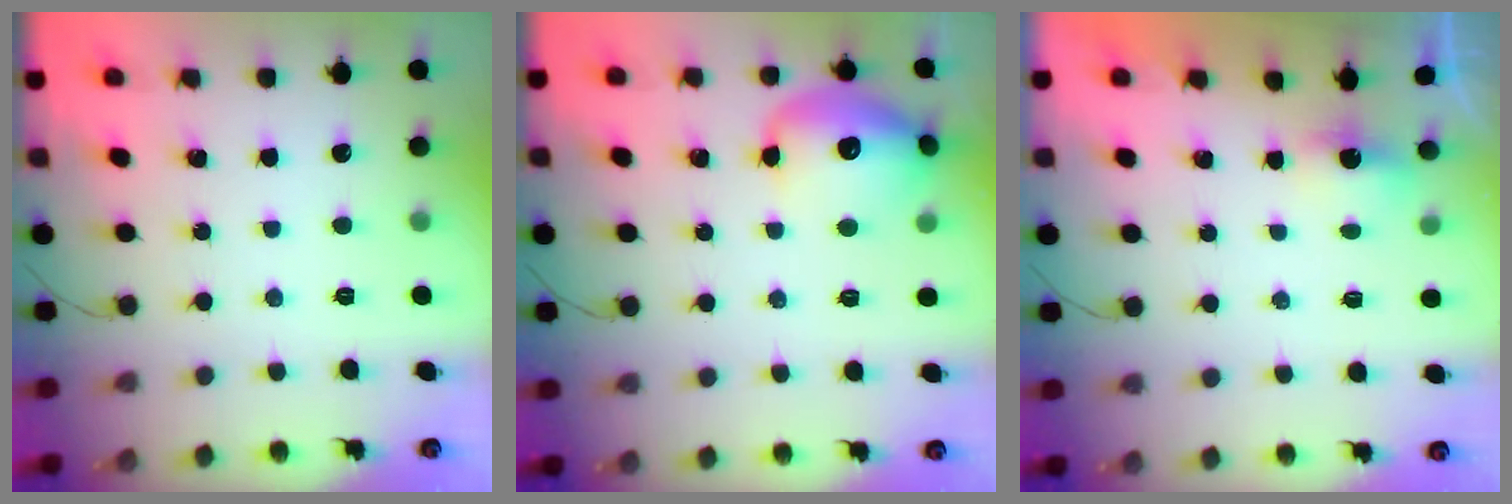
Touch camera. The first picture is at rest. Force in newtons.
{"total": 14.7, "press": 14.5, "slide": 2.4}
{"total": 2.9, "press": 2.8, "slide": 0.8}